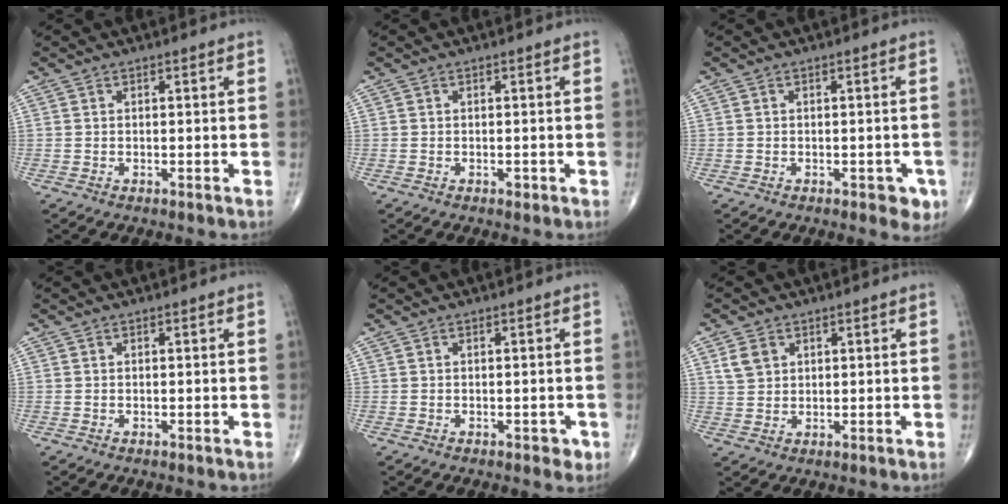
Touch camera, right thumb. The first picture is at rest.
{"total": 0.8, "force": [-0.3, 0.5, 0.5], "torque": [-0.006, -0.001, -0.005]}
{"total": 3.5, "force": [-1.5, 1.9, 2.5], "torque": [-0.011, 0.002, -0.016]}
{"total": 0.0}
{"total": 1.9, "force": [-0.7, 1.2, 1.2], "torque": [-0.006, 0.001, -0.008]}
{"total": 4.1, "force": [1.8, 3.1, 2.0], "torque": [-0.028, -0.005, 0.039]}